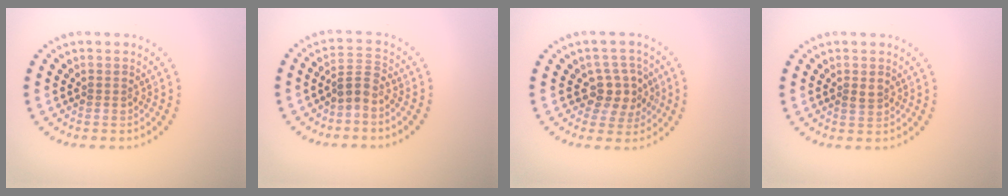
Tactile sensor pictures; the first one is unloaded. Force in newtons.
{"total": 2.3, "press": 1.7, "slide": 1.6}
{"total": 3.2, "press": 2.9, "slide": 1.2}
{"total": 1.1, "press": 1.1, "slide": 0.2}